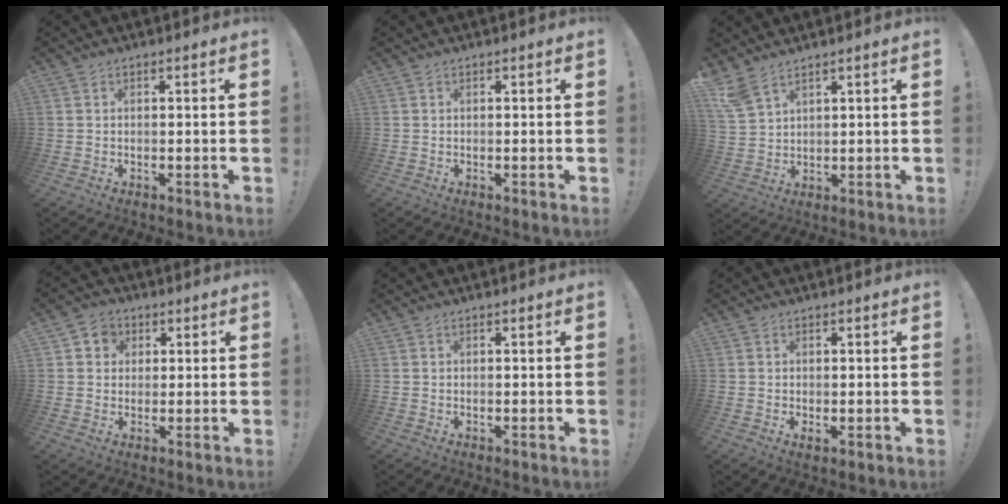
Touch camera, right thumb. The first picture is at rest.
{"total": 0.0}
{"total": 6.2, "force": [4.7, 2.0, 3.5], "torque": [-0.080, -0.015, 0.096]}
{"total": 4.9, "force": [1.2, 4.6, 1.5], "torque": [-0.027, 0.002, 0.024]}
{"total": 0.0}
{"total": 1.0, "force": [0.2, 0.5, 0.8], "torque": [-0.009, -0.001, 0.003]}